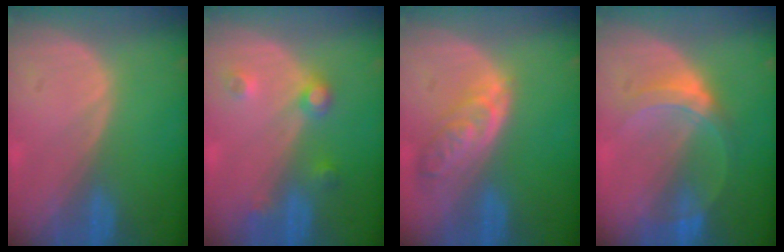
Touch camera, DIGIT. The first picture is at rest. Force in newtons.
{"total": 3.7, "press": 3.4, "slide": 1.4}
{"total": 6.1, "press": 5.5, "slide": 2.6}
{"total": 5.4, "press": 5.0, "slide": 2.0}